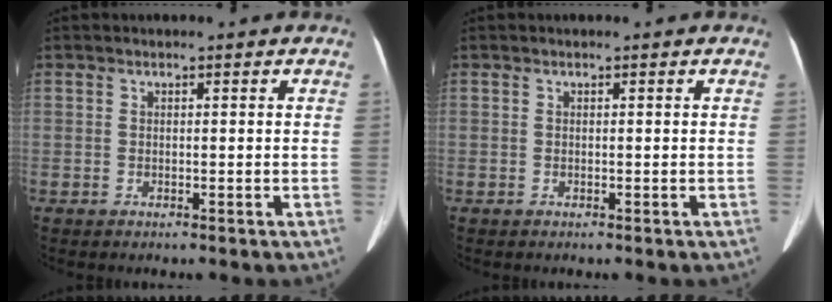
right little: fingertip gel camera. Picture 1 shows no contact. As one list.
[{"total": 0.0}]